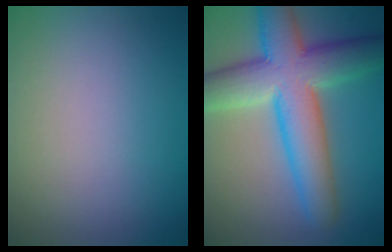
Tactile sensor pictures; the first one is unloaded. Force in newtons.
{"total": 10.1, "press": 10.1, "slide": 0.3}